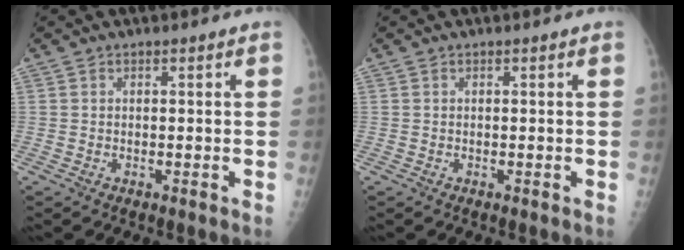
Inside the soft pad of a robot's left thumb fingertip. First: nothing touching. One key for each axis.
{"total": 0.0}